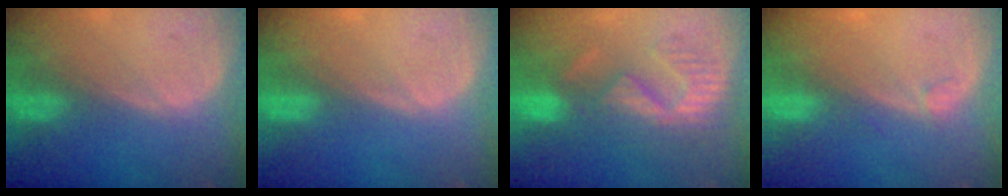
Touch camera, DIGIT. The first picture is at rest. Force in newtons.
{"total": 0.0}
{"total": 8.9, "press": 8.1, "slide": 3.6}
{"total": 1.0, "press": 0.9, "slide": 0.3}